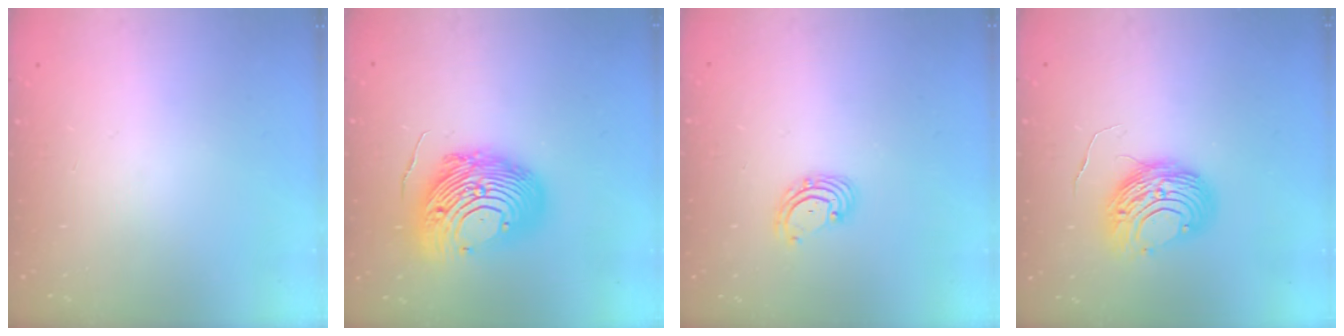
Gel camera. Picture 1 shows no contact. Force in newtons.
{"total": 17.6, "press": 17.5, "slide": 2.2}
{"total": 3.4, "press": 3.3, "slide": 0.5}
{"total": 9.7, "press": 9.7, "slide": 0.6}